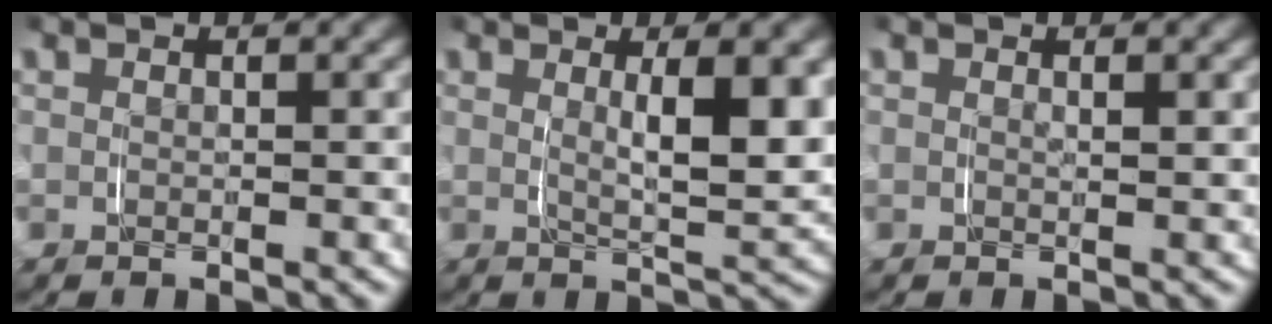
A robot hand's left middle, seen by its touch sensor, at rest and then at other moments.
{"total": 4.4, "force": [1.9, 0.5, 4.0], "torque": [-0.050, 0.006, 0.031]}
{"total": 0.7, "force": [0.5, -0.4, -0.2], "torque": [0.001, 0.000, 0.009]}